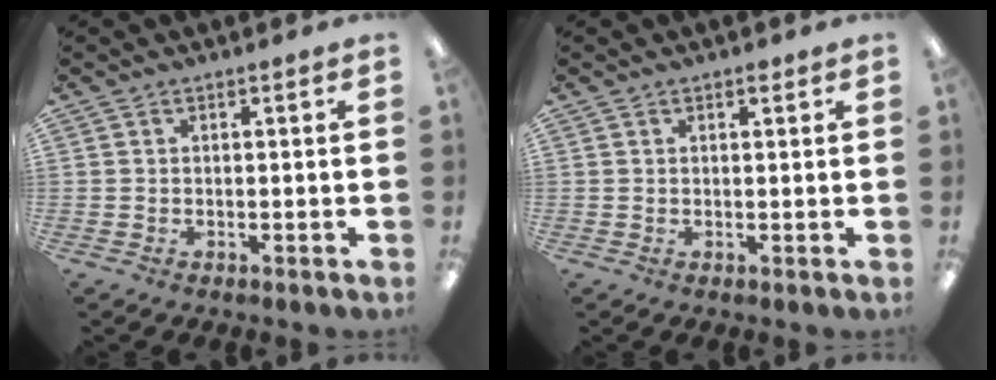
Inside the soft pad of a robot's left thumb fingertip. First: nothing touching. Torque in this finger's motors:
{"motor_torque": [-0.64, -0.08, -0.31, -0.26, 0.03]}